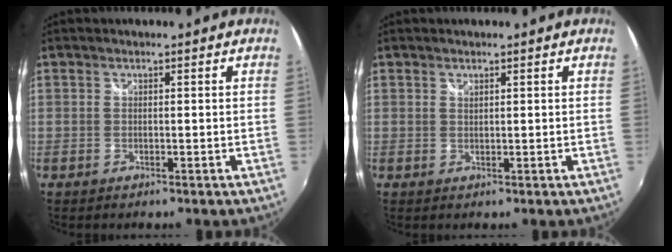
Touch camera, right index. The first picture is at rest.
{"total": 0.6, "force": [0.5, 0.2, 0.2], "torque": [-0.003, 0.000, 0.009]}